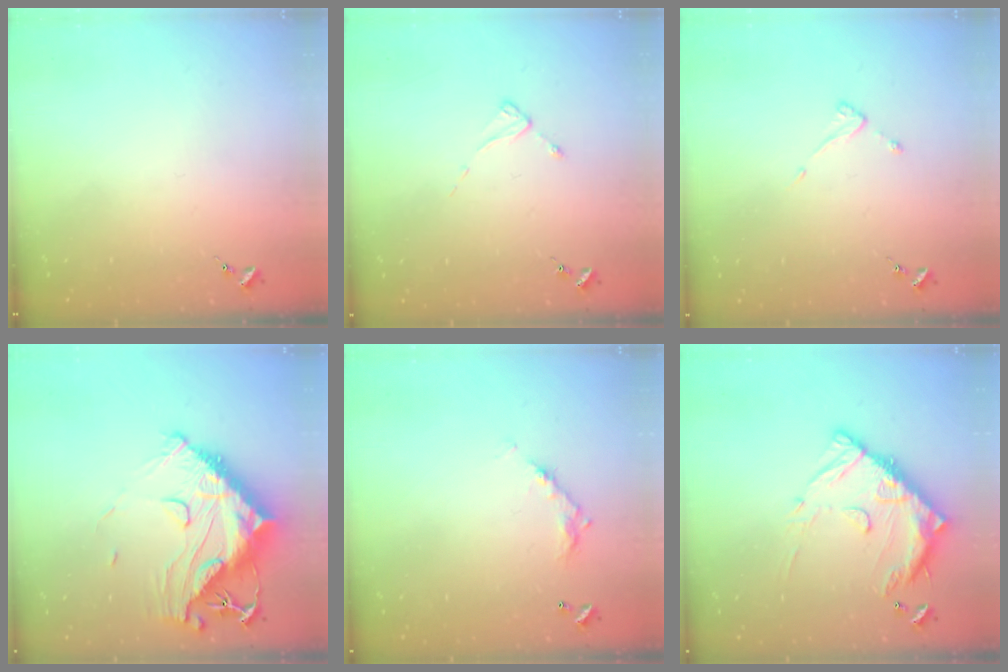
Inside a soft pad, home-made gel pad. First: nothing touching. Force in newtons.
{"total": 2.4, "press": 2.4, "slide": 0.3}
{"total": 3.6, "press": 3.6, "slide": 0.3}
{"total": 20.5, "press": 20.4, "slide": 1.8}
{"total": 8.4, "press": 8.4, "slide": 0.4}
{"total": 16.1, "press": 16.0, "slide": 1.3}